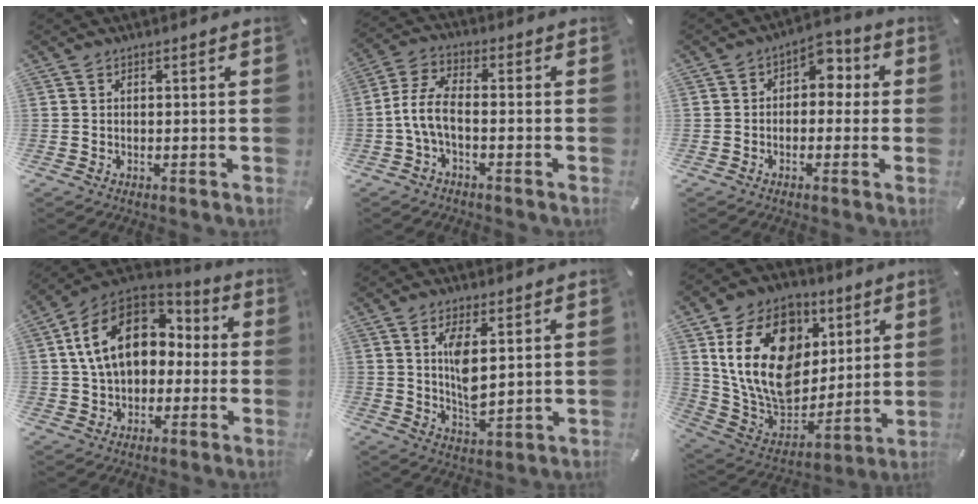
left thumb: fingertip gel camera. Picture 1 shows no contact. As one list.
[{"total": 7.2, "force": [-2.4, 3.1, 6.0], "torque": [-0.140, -0.002, -0.050]}, {"total": 5.1, "force": [0.4, 3.9, 3.2], "torque": [-0.043, -0.001, 0.000]}, {"total": 18.1, "force": [3.1, 13.2, 12.0], "torque": [-0.232, 0.008, 0.054]}, {"total": 7.5, "force": [2.7, 3.3, 6.2], "torque": [-0.134, -0.017, 0.039]}, {"total": 22.6, "force": [6.1, 17.0, 13.6], "torque": [-0.245, -0.027, 0.112]}]